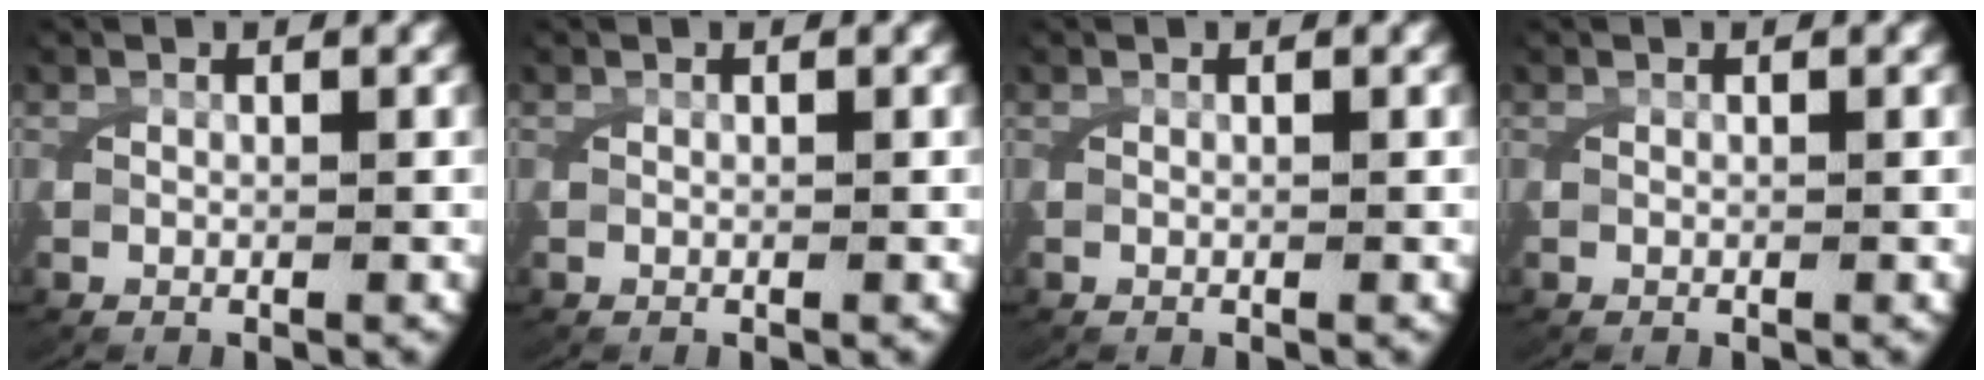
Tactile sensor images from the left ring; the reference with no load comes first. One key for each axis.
{"total": 0.0}
{"total": 0.0}
{"total": 0.0}